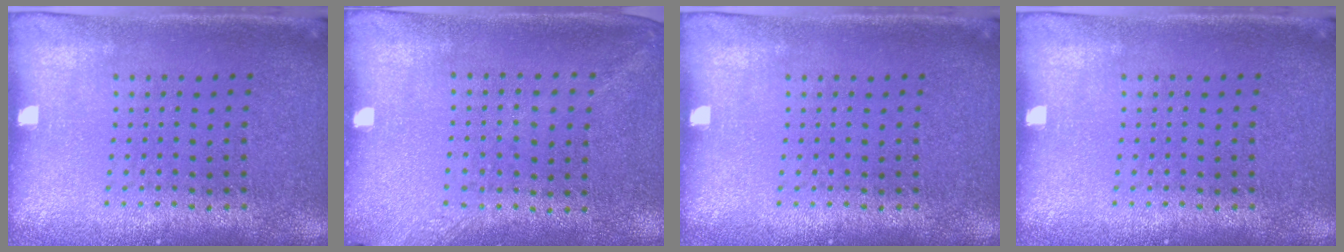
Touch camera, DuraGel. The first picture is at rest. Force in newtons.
{"total": 1.3, "press": 1.0, "slide": 0.8}
{"total": 0.0}
{"total": 0.0}